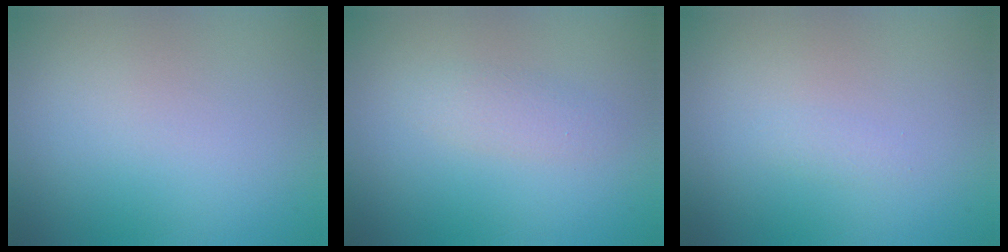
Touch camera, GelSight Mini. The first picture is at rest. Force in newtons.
{"total": 1.4, "press": 1.4, "slide": 0.1}
{"total": 0.6, "press": 0.6, "slide": 0.0}